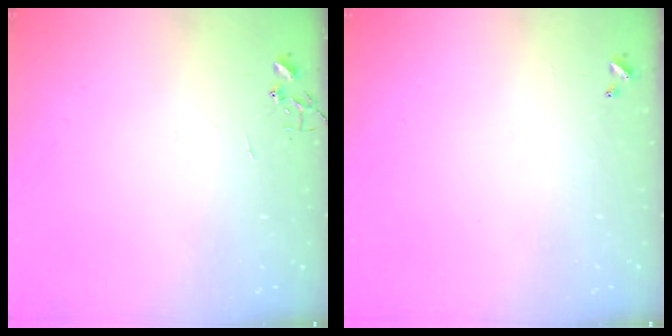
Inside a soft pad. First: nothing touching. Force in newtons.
{"total": 0.0}